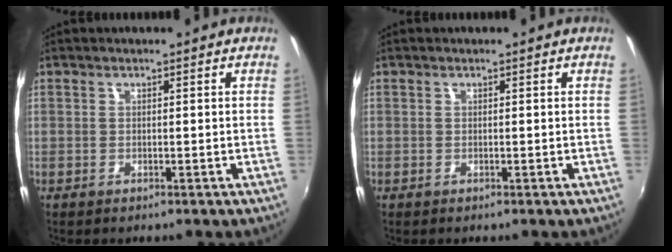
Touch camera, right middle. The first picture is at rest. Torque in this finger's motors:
{"motor_torque": [0.22, -0.29, 0.03, -0.01]}